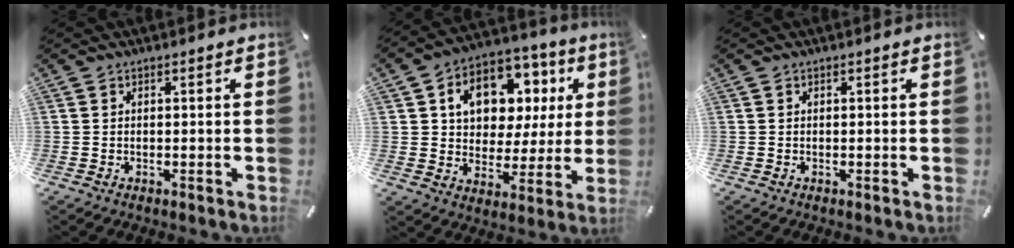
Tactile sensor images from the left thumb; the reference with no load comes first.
{"total": 13.8, "force": [5.1, 10.5, 7.3], "torque": [-0.121, -0.018, 0.097]}
{"total": 0.0}